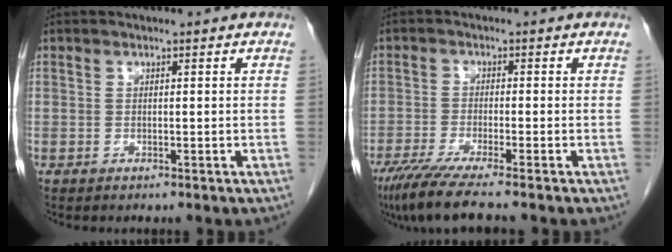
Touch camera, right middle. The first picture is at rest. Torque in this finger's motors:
{"motor_torque": [1.06, -0.88, 0.15, 0.06]}